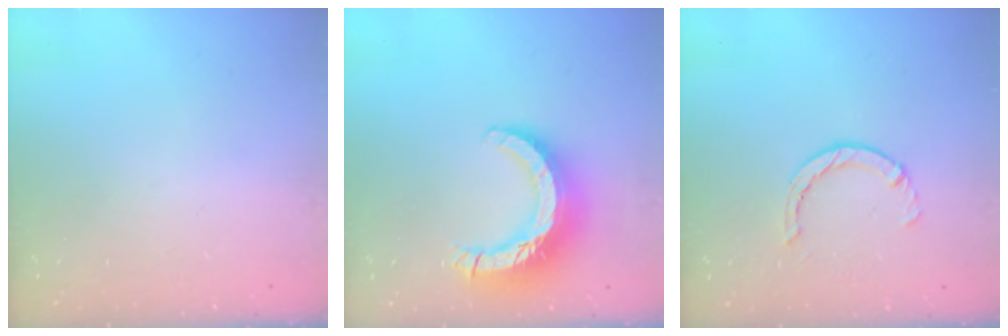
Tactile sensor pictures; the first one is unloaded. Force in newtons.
{"total": 13.9, "press": 13.8, "slide": 1.4}
{"total": 2.5, "press": 2.4, "slide": 0.4}